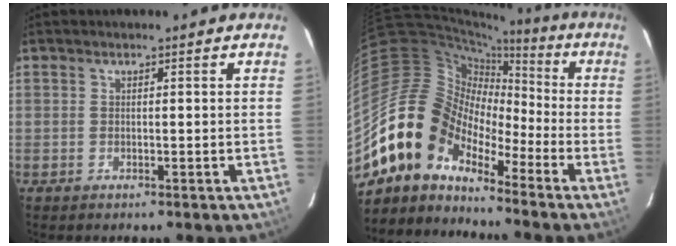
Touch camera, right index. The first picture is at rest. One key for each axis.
{"total": 12.7, "fx": -9.7, "fy": 7.4, "fz": 3.7, "tx": -0.067, "ty": 0.031, "tz": -0.202}